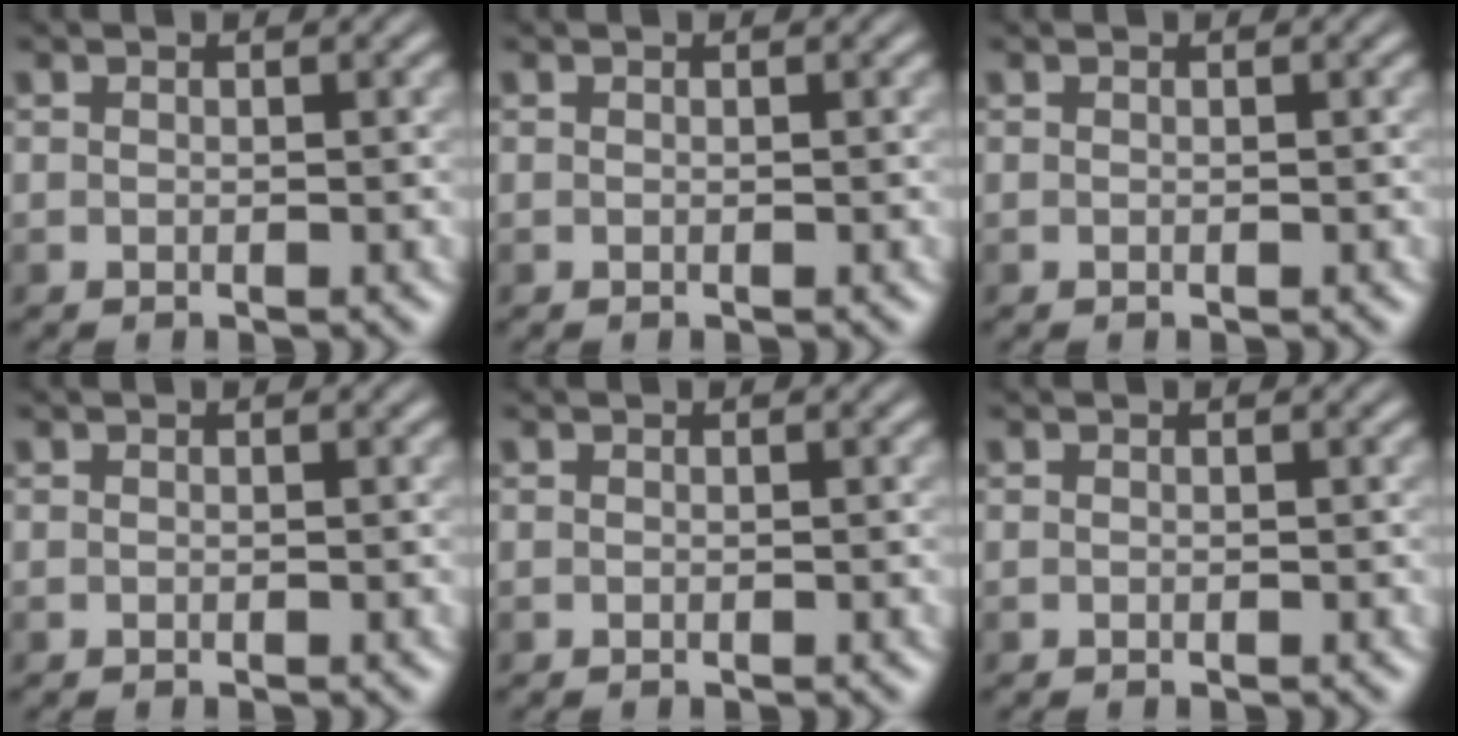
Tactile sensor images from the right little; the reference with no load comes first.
{"total": 0.0}
{"total": 0.0}
{"total": 0.0}
{"total": 0.0}
{"total": 0.0}